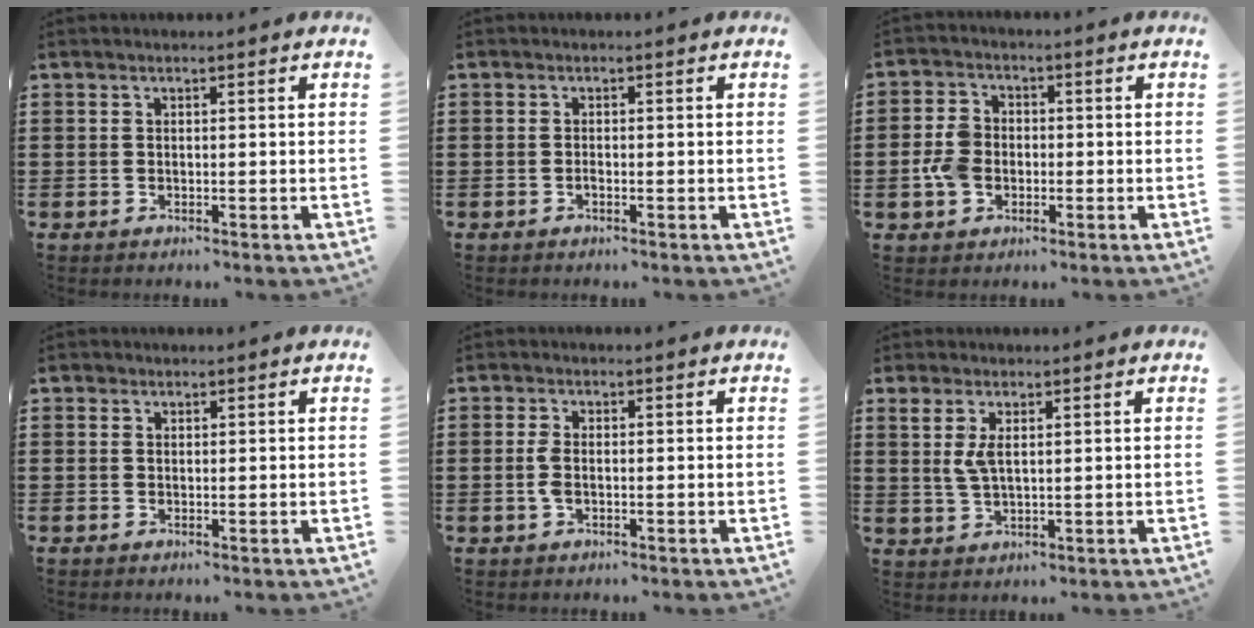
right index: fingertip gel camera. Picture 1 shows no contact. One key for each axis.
{"total": 0.7, "fx": -0.4, "fy": 0.2, "fz": 0.6, "tx": -0.013, "ty": -0.004, "tz": -0.007}
{"total": 5.3, "fx": -1.2, "fy": 4.1, "fz": 3.2, "tx": -0.085, "ty": 0.004, "tz": -0.027}
{"total": 0.6, "fx": 0.2, "fy": 0.5, "fz": 0.0, "tx": 0.000, "ty": 0.005, "tz": 0.004}
{"total": 2.6, "fx": -0.4, "fy": 1.1, "fz": 2.3, "tx": -0.058, "ty": -0.006, "tz": -0.011}
{"total": 3.6, "fx": 1.2, "fy": 1.4, "fz": 3.1, "tx": -0.074, "ty": 0.004, "tz": 0.018}